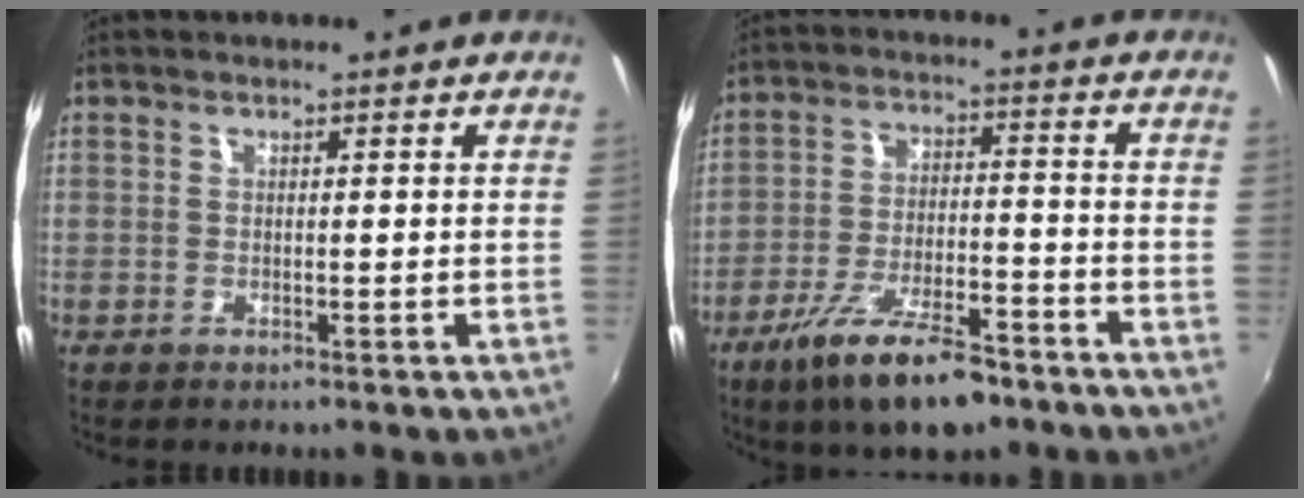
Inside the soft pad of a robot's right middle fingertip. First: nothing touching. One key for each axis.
{"total": 13.6, "fx": -9.4, "fy": 4.2, "fz": 8.9, "tx": -0.178, "ty": -0.019, "tz": -0.157}